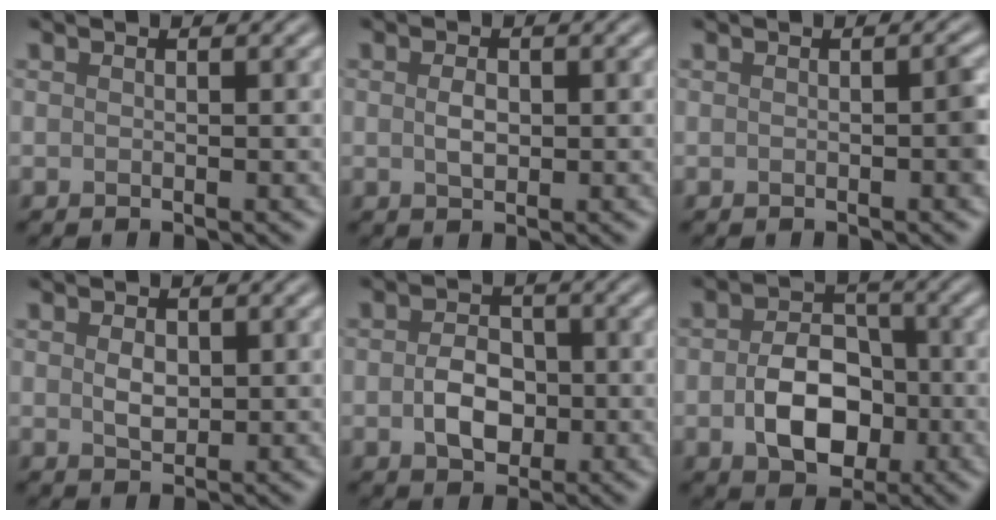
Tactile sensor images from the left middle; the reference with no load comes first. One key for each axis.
{"total": 1.6, "fx": 0.1, "fy": 1.0, "fz": 1.3, "tx": -0.027, "ty": -0.001, "tz": 0.003}
{"total": 0.9, "fx": -0.2, "fy": 0.1, "fz": 0.9, "tx": -0.011, "ty": 0.005, "tz": -0.001}
{"total": 1.9, "fx": 0.3, "fy": 1.2, "fz": 1.3, "tx": -0.027, "ty": -0.002, "tz": 0.008}
{"total": 3.8, "fx": -0.6, "fy": 2.7, "fz": 2.6, "tx": -0.049, "ty": -0.001, "tz": -0.015}
{"total": 6.3, "fx": -1.3, "fy": 4.5, "fz": 4.3, "tx": -0.076, "ty": -0.006, "tz": -0.020}